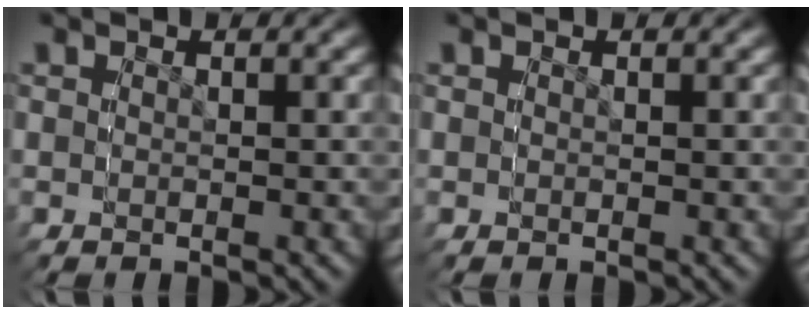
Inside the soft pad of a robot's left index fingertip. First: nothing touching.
{"total": 0.0}